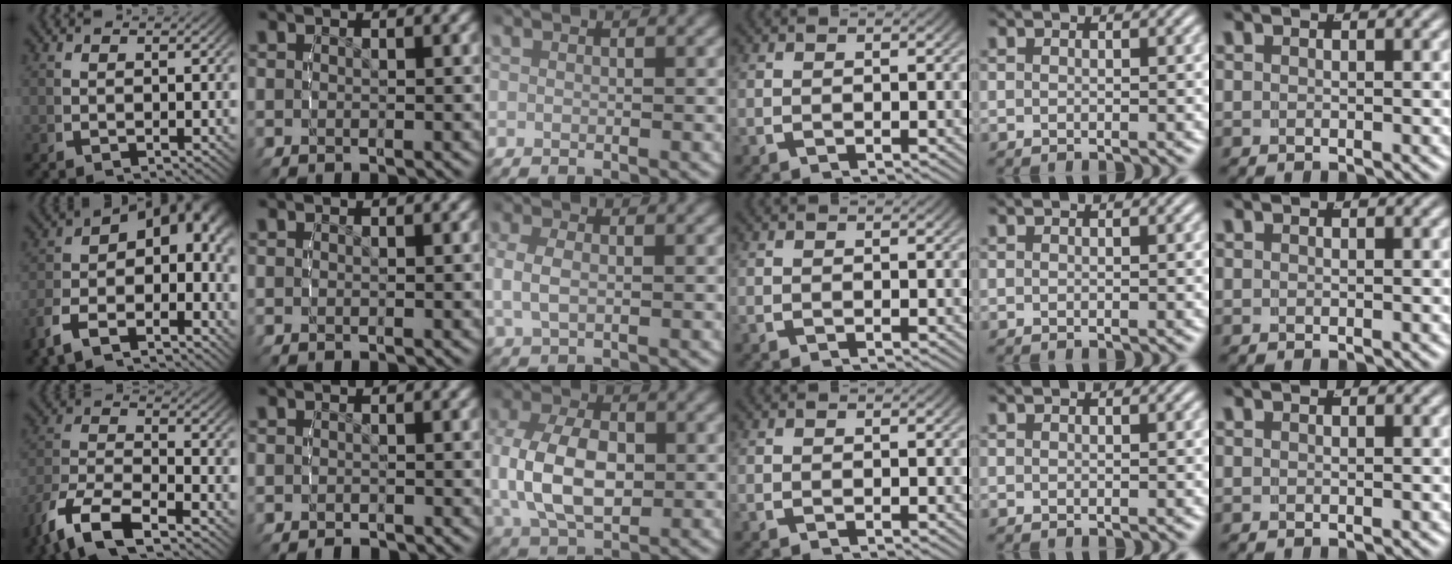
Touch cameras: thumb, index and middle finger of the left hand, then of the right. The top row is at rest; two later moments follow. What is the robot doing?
{"motion": "lift_and_place", "object": "bandage"}